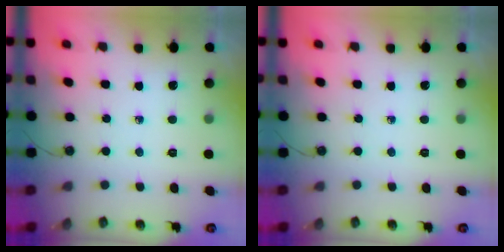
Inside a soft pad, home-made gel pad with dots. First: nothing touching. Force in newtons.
{"total": 0.0}